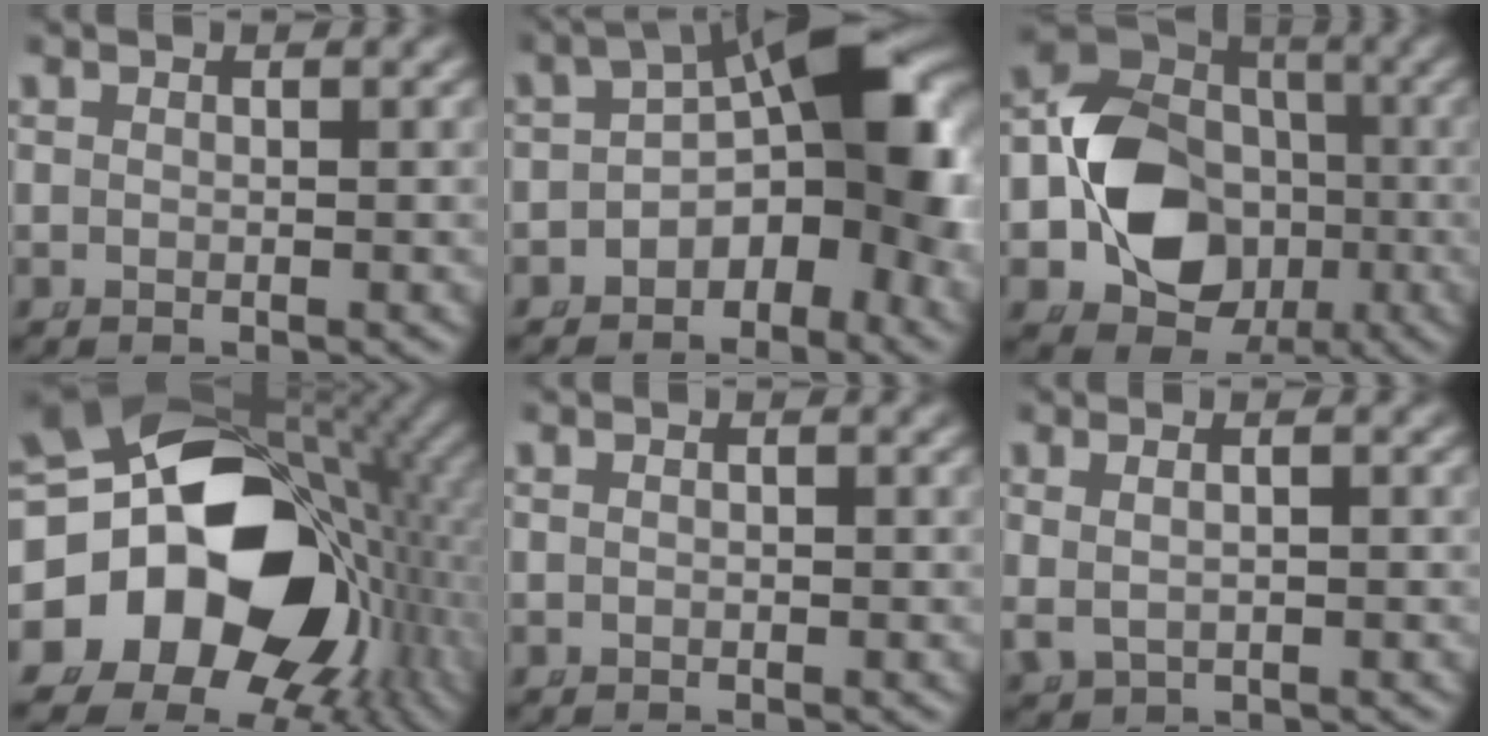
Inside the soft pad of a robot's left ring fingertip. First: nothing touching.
{"total": 9.8, "force": [-1.4, 5.0, 8.3], "torque": [-0.110, 0.002, -0.020]}
{"total": 12.1, "force": [-2.3, 10.2, 6.2], "torque": [-0.111, -0.029, -0.040]}
{"total": 30.7, "force": [-3.8, 21.9, 21.1], "torque": [-0.370, -0.075, -0.040]}
{"total": 0.0}
{"total": 1.9, "force": [0.1, 1.2, 1.5], "torque": [-0.042, -0.007, 0.013]}